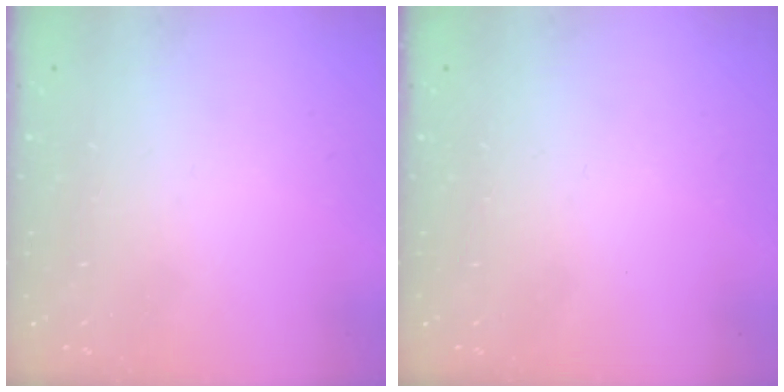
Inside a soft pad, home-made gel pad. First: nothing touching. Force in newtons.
{"total": 0.0}